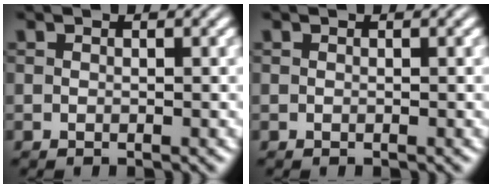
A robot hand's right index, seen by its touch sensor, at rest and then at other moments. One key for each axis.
{"total": 0.0}